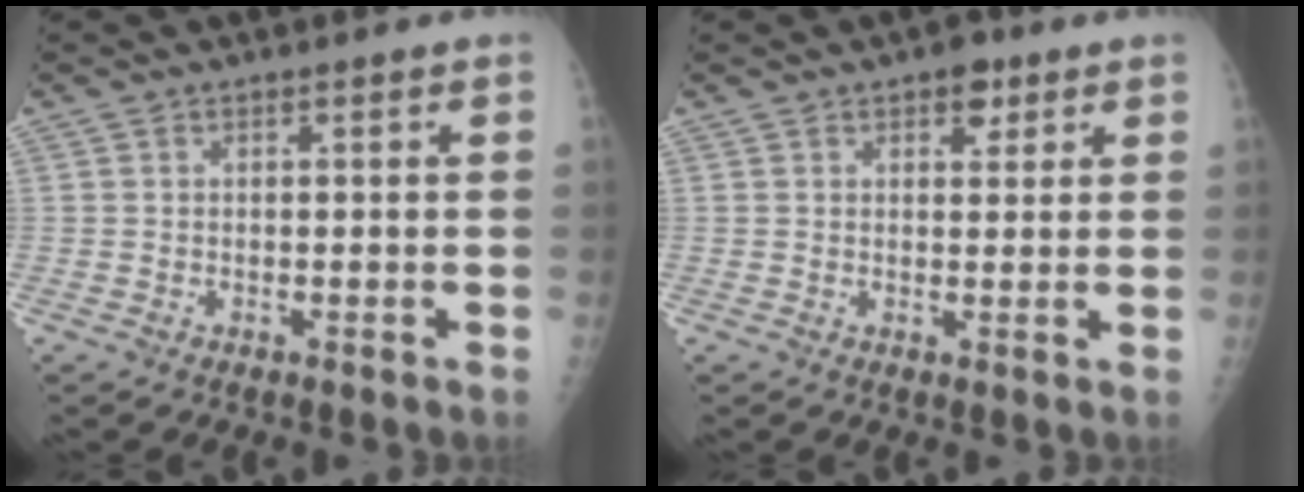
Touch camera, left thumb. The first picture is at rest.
{"total": 3.8, "force": [2.1, 2.2, 2.2], "torque": [-0.006, -0.007, 0.025]}